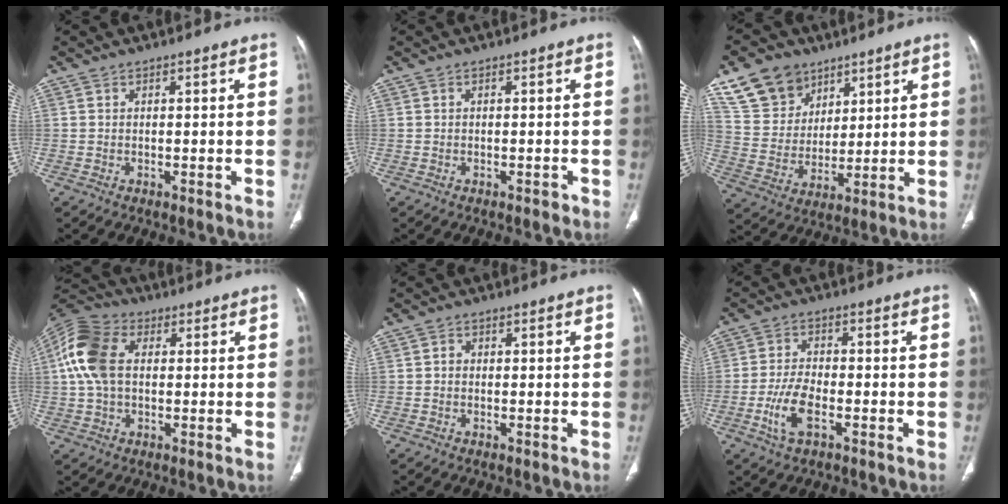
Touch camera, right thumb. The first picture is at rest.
{"total": 0.8, "force": [-0.5, 0.4, 0.4], "torque": [-0.006, 0.000, -0.007]}
{"total": 13.2, "force": [8.5, 9.2, 4.1], "torque": [-0.053, -0.034, 0.172]}
{"total": 12.4, "force": [1.8, 8.2, 9.1], "torque": [-0.192, 0.028, 0.027]}
{"total": 1.0, "force": [-0.1, 0.9, 0.5], "torque": [-0.001, 0.004, -0.007]}
{"total": 6.0, "force": [-2.3, 2.6, 4.8], "torque": [-0.104, 0.008, -0.044]}